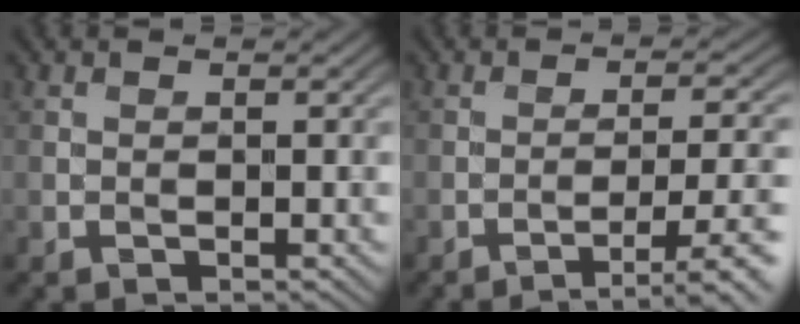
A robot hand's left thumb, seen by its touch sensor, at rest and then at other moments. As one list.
[{"total": 6.3, "force": [-3.4, 1.4, 5.1], "torque": [-0.082, -0.001, -0.044]}]